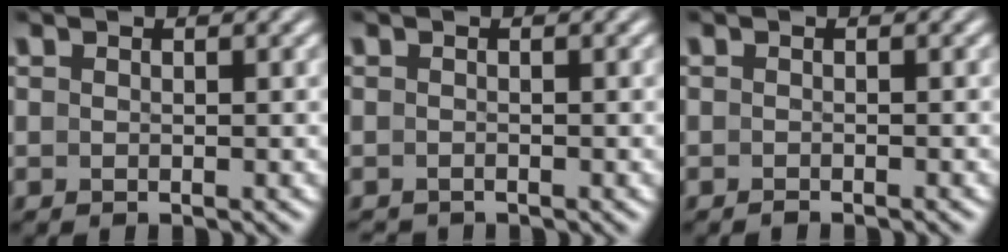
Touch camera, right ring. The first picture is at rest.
{"total": 1.2, "force": [-1.2, -0.1, -0.2], "torque": [-0.003, -0.012, -0.014]}
{"total": 0.9, "force": [-0.8, -0.3, 0.0], "torque": [0.001, -0.001, -0.013]}